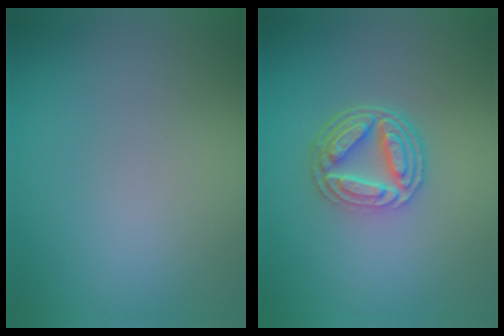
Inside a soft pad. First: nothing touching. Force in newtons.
{"total": 5.0, "press": 3.7, "slide": 3.3}